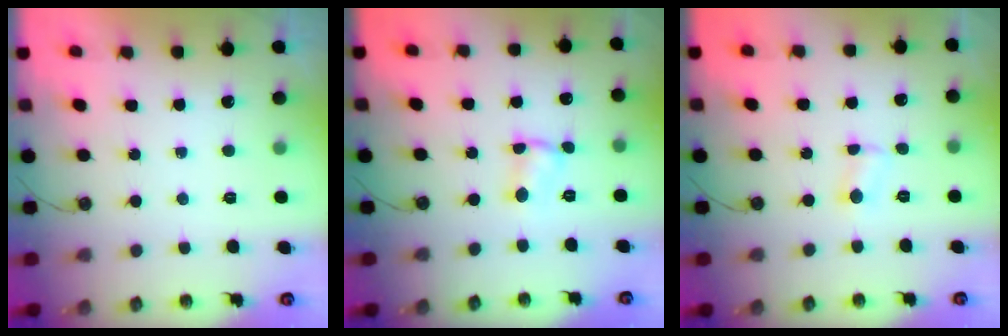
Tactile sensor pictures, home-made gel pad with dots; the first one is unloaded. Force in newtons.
{"total": 2.0, "press": 2.0, "slide": 0.0}
{"total": 2.5, "press": 2.4, "slide": 0.8}